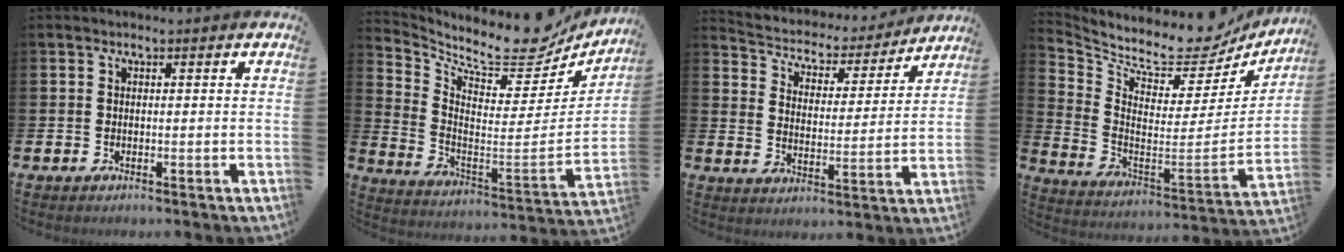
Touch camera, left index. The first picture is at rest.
{"total": 9.5, "force": [8.2, 3.0, 3.6], "torque": [-0.071, -0.082, 0.133]}
{"total": 4.5, "force": [4.1, 1.8, 0.7], "torque": [-0.042, -0.037, 0.062]}
{"total": 8.0, "force": [7.2, 2.8, 2.1], "torque": [-0.060, -0.076, 0.115]}